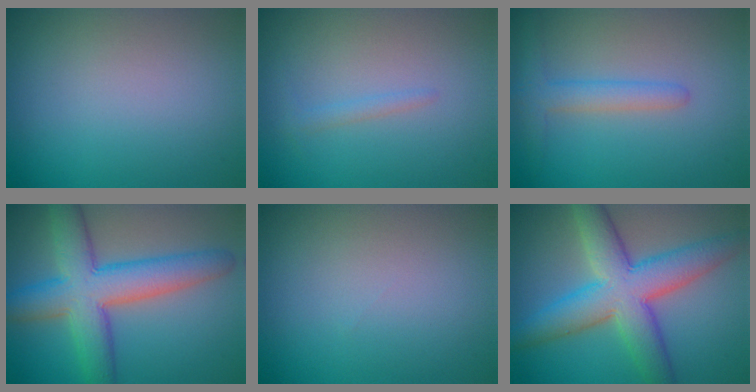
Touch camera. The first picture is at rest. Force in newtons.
{"total": 0.9, "press": 0.9, "slide": 0.1}
{"total": 2.6, "press": 2.6, "slide": 0.2}
{"total": 8.3, "press": 8.3, "slide": 0.5}
{"total": 0.0}
{"total": 8.6, "press": 8.6, "slide": 0.2}